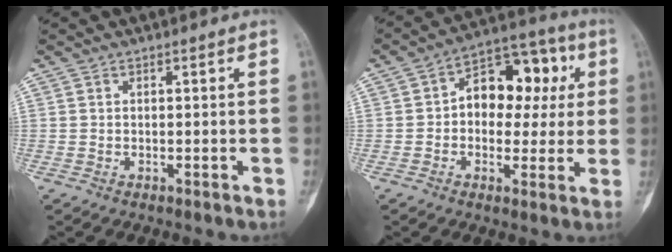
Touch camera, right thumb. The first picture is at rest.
{"total": 14.5, "force": [2.1, 9.8, 10.4], "torque": [-0.096, 0.033, 0.021]}